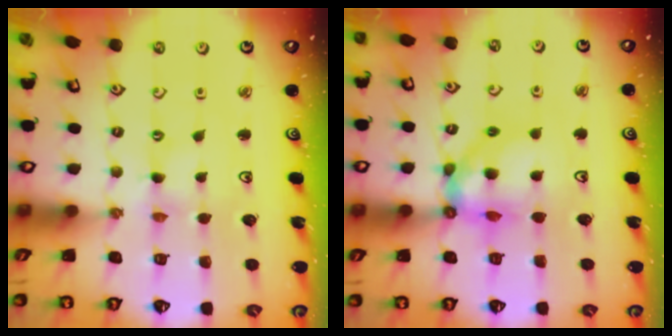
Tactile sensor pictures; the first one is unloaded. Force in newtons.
{"total": 12.4, "press": 12.3, "slide": 1.5}